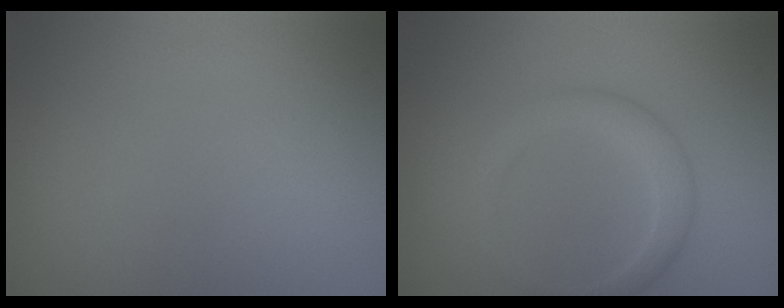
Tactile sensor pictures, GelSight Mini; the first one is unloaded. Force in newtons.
{"total": 2.5, "press": 2.5, "slide": 0.2}